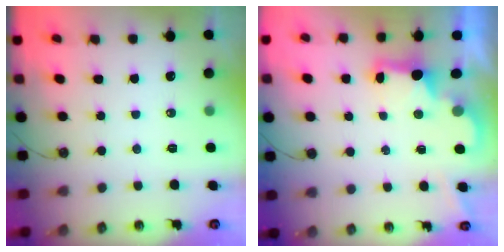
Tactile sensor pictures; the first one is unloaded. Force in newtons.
{"total": 2.2, "press": 2.1, "slide": 0.7}